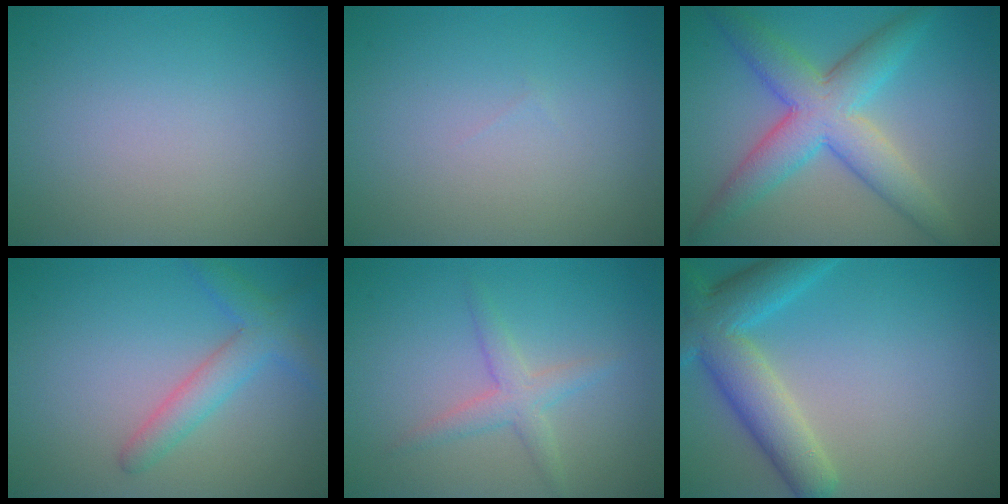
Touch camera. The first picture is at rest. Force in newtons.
{"total": 0.0}
{"total": 7.1, "press": 7.1, "slide": 0.2}
{"total": 2.2, "press": 2.2, "slide": 0.2}
{"total": 2.3, "press": 2.3, "slide": 0.1}
{"total": 6.6, "press": 6.6, "slide": 0.4}